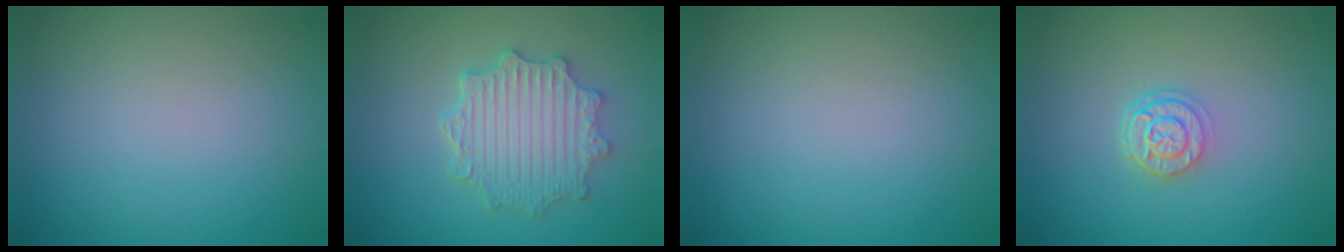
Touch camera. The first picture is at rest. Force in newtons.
{"total": 4.9, "press": 4.0, "slide": 2.9}
{"total": 0.0}
{"total": 2.5, "press": 2.0, "slide": 1.5}